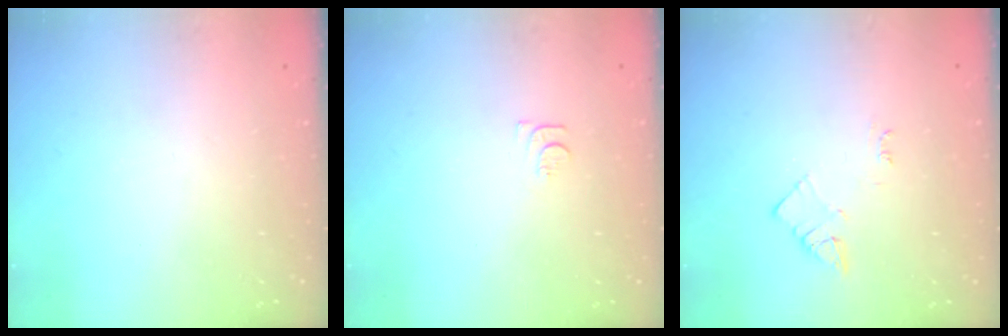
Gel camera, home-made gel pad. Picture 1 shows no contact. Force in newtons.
{"total": 3.7, "press": 3.6, "slide": 0.6}
{"total": 3.7, "press": 3.6, "slide": 0.6}